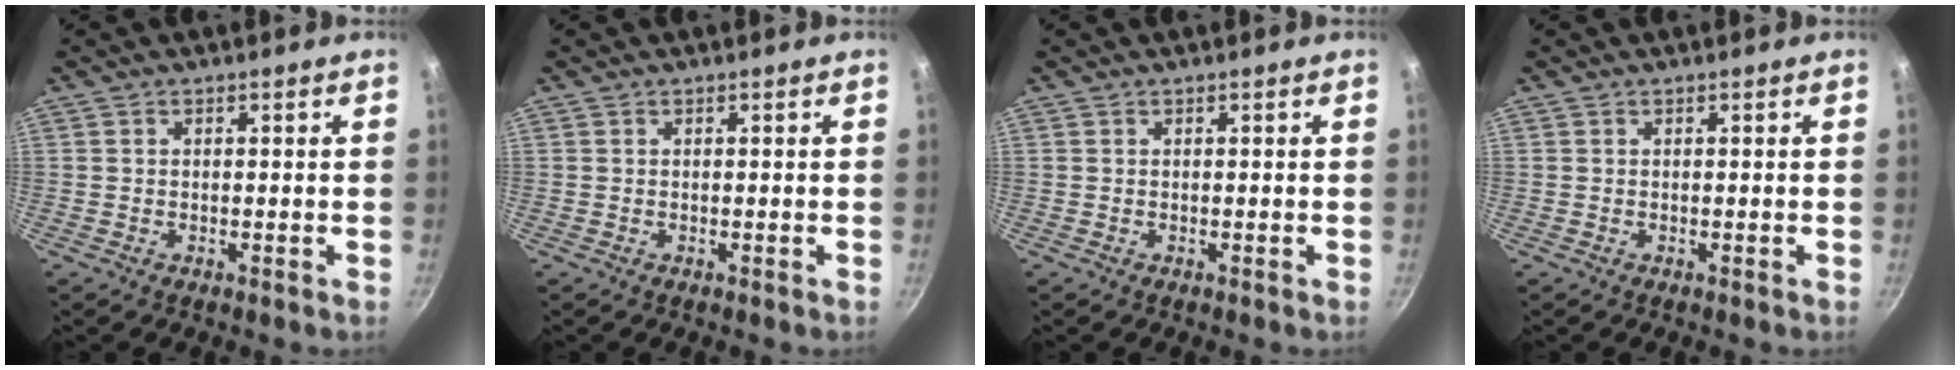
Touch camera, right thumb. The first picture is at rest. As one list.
[{"total": 0.0}, {"total": 0.0}, {"total": 0.0}]